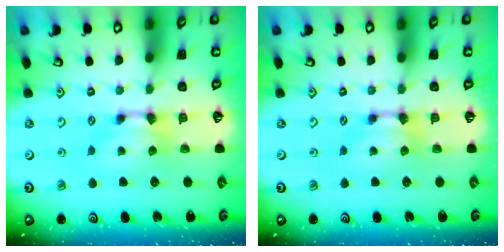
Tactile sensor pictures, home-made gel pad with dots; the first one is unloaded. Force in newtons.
{"total": 0.0}